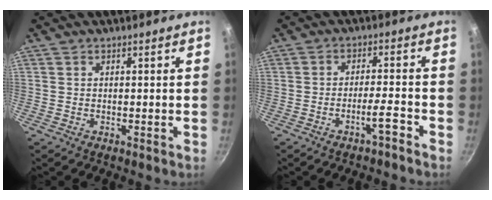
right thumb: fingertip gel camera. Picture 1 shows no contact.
{"total": 2.6, "force": [-2.0, 0.0, 1.6], "torque": [-0.035, 0.018, -0.030]}